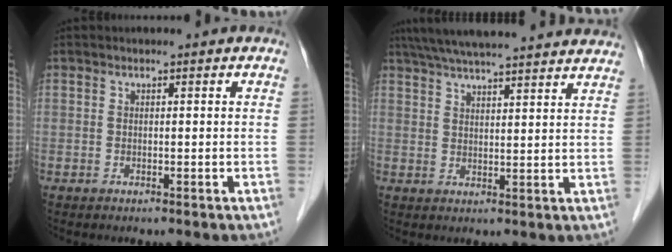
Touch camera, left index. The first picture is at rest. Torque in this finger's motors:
{"motor_torque": [-0.22, -0.52, 0.58, 0.14]}